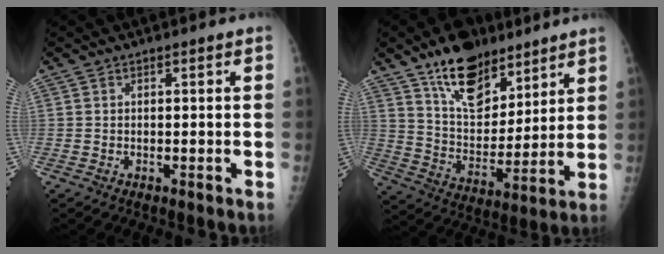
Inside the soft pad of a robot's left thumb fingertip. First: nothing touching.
{"total": 16.4, "force": [11.1, 8.3, 8.7], "torque": [-0.101, -0.064, 0.198]}